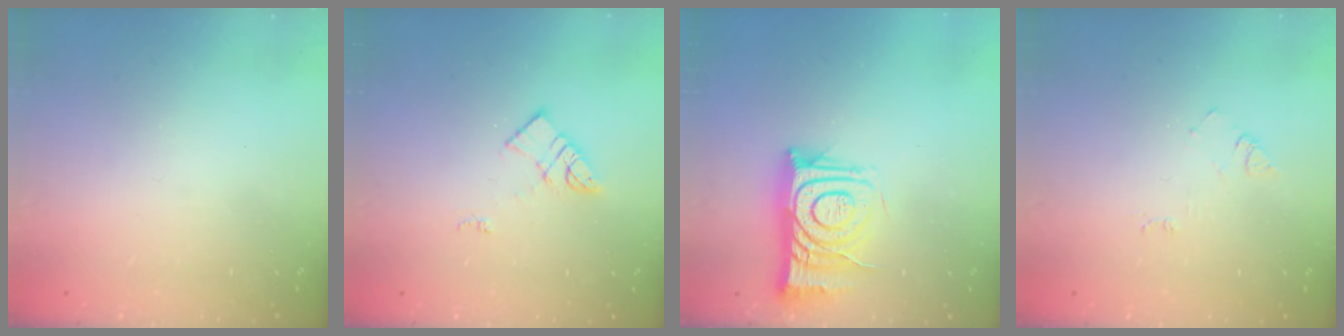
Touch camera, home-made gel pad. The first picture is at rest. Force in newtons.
{"total": 7.1, "press": 7.1, "slide": 0.1}
{"total": 14.2, "press": 14.2, "slide": 1.2}
{"total": 3.9, "press": 3.9, "slide": 0.5}